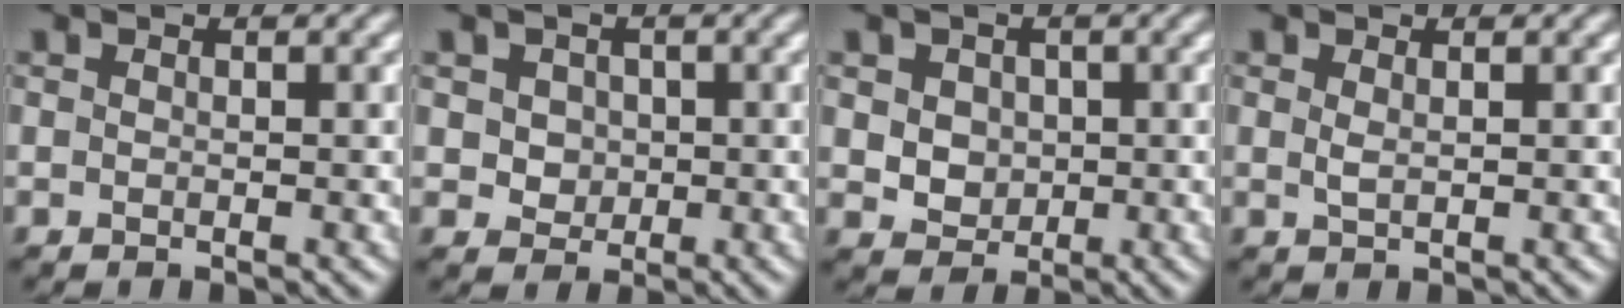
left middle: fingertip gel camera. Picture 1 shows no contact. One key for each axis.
{"total": 2.8, "fx": 0.7, "fy": 2.4, "fz": 1.3, "tx": -0.023, "ty": 0.007, "tz": 0.021}
{"total": 3.9, "fx": 1.0, "fy": 3.2, "fz": 2.0, "tx": -0.037, "ty": 0.012, "tz": 0.016}
{"total": 0.8, "fx": 0.3, "fy": 0.3, "fz": 0.7, "tx": -0.017, "ty": -0.001, "tz": 0.007}